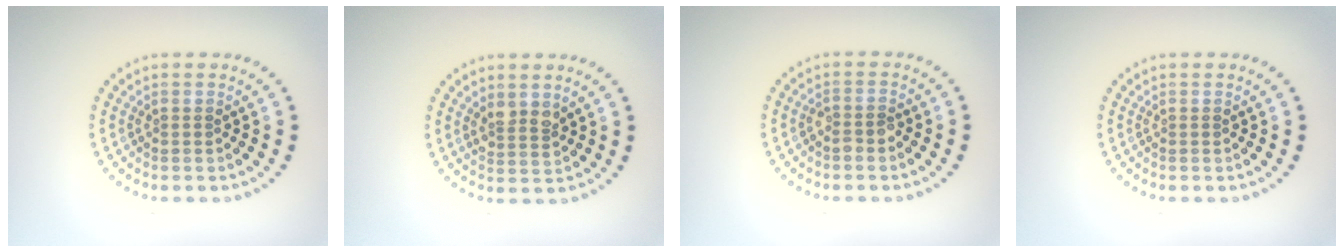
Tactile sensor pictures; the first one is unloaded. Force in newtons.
{"total": 1.8, "press": 1.6, "slide": 0.9}
{"total": 1.3, "press": 1.2, "slide": 0.6}
{"total": 0.0}